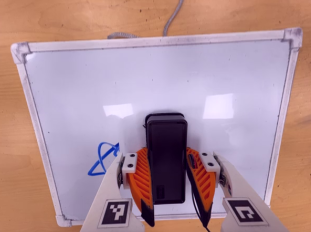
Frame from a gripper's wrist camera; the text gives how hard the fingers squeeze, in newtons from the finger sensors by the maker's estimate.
{"total": 11.5, "left": 12.1, "right": 11.0}